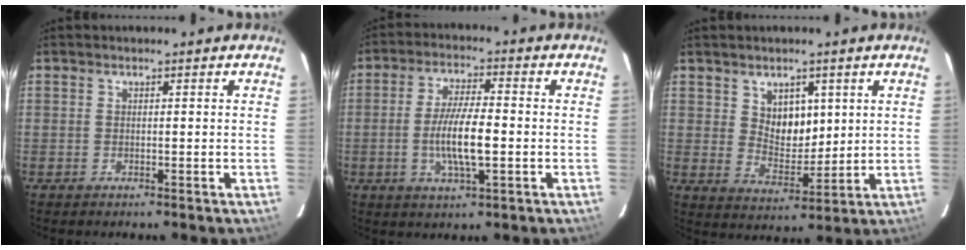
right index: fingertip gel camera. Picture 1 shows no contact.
{"total": 8.9, "force": [-1.7, 2.1, 8.5], "torque": [-0.165, -0.005, -0.031]}
{"total": 6.7, "force": [2.9, 4.8, 3.7], "torque": [-0.056, -0.001, 0.059]}